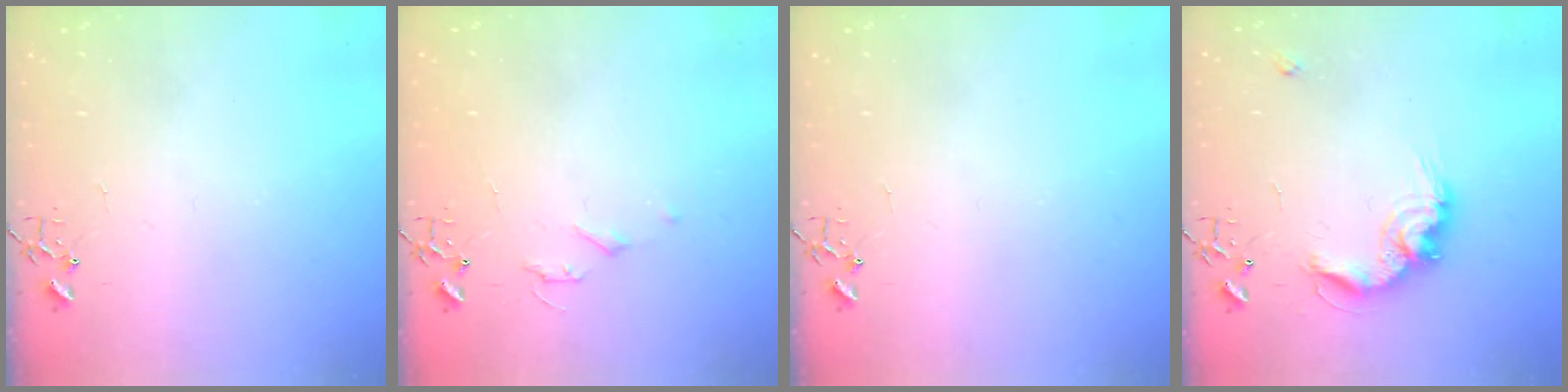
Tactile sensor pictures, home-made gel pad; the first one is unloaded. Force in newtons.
{"total": 5.0, "press": 5.0, "slide": 0.7}
{"total": 0.0}
{"total": 12.6, "press": 12.6, "slide": 0.4}